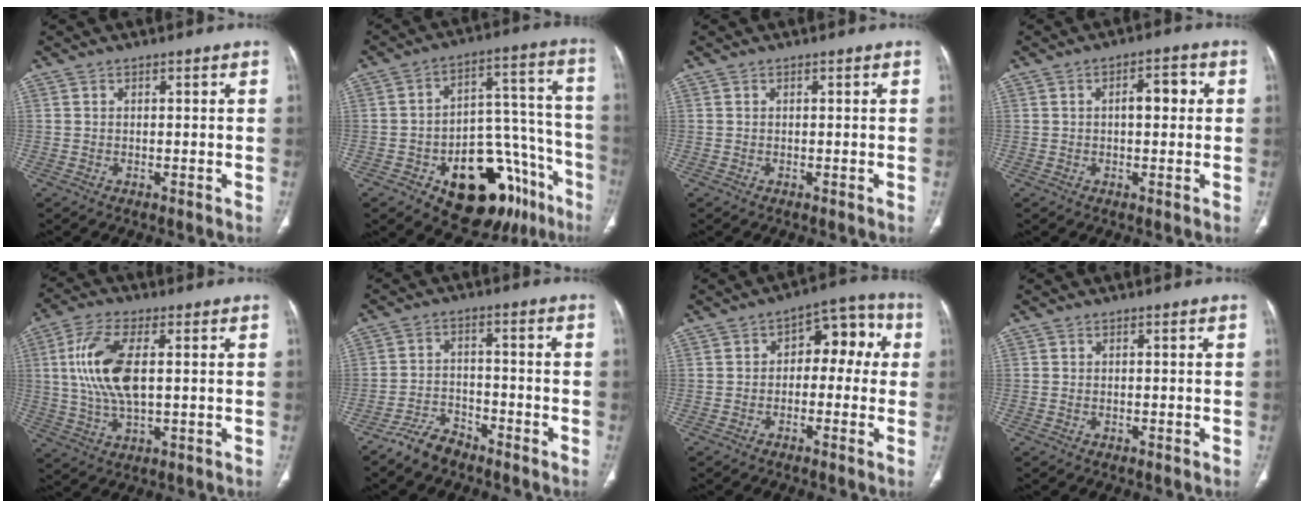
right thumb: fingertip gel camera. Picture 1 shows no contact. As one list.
[{"total": 24.5, "force": [-12.7, 12.8, 16.5], "torque": [-0.148, 0.102, -0.170]}, {"total": 0.0}, {"total": 4.8, "force": [0.6, 2.4, 4.2], "torque": [-0.055, 0.013, 0.005]}, {"total": 12.8, "force": [1.9, 5.6, 11.4], "torque": [-0.248, 0.002, 0.040]}, {"total": 5.7, "force": [-4.8, 2.5, 1.8], "torque": [-0.035, 0.023, -0.090]}, {"total": 9.2, "force": [0.6, 5.8, 7.1], "torque": [-0.050, 0.043, -0.003]}, {"total": 0.0}]